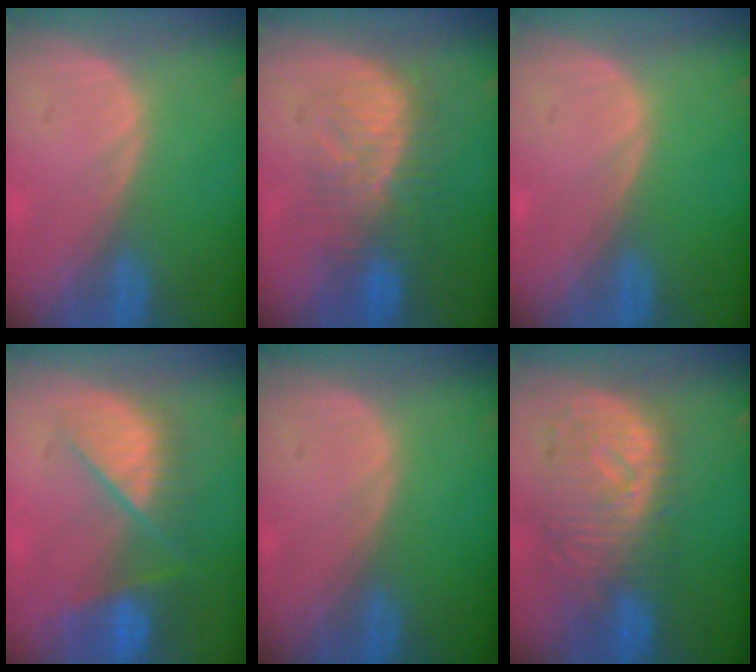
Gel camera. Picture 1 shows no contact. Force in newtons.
{"total": 8.4, "press": 8.2, "slide": 1.9}
{"total": 0.0}
{"total": 9.7, "press": 8.3, "slide": 5.0}
{"total": 0.0}
{"total": 10.6, "press": 9.4, "slide": 4.8}